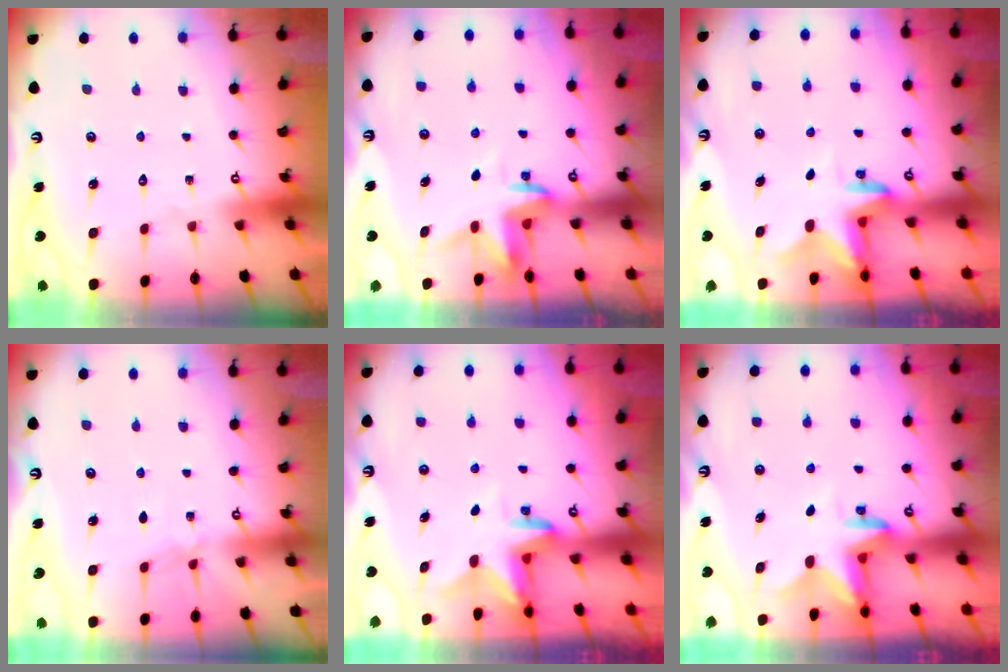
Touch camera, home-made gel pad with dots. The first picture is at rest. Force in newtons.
{"total": 3.5, "press": 3.5, "slide": 0.2}
{"total": 2.5, "press": 2.5, "slide": 0.5}
{"total": 4.3, "press": 4.2, "slide": 0.6}
{"total": 3.0, "press": 3.0, "slide": 0.3}
{"total": 2.8, "press": 2.8, "slide": 0.5}